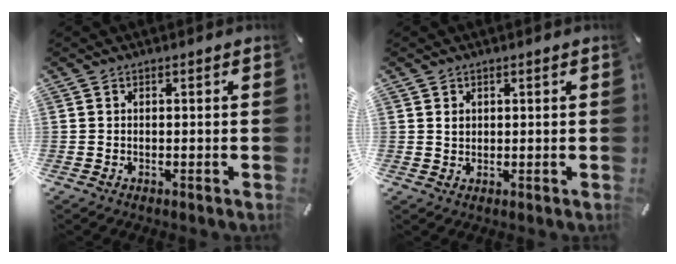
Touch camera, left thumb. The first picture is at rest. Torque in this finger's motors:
{"motor_torque": [0.53, 0.46, 0.24, -0.20, 0.04]}